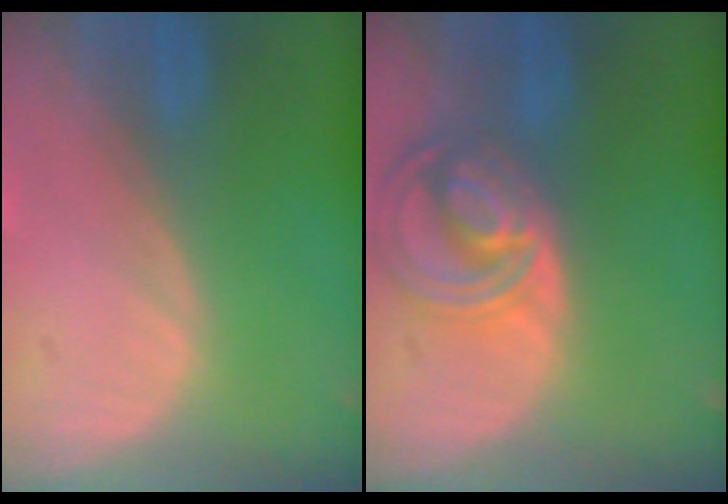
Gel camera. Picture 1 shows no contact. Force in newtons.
{"total": 8.7, "press": 7.5, "slide": 4.4}